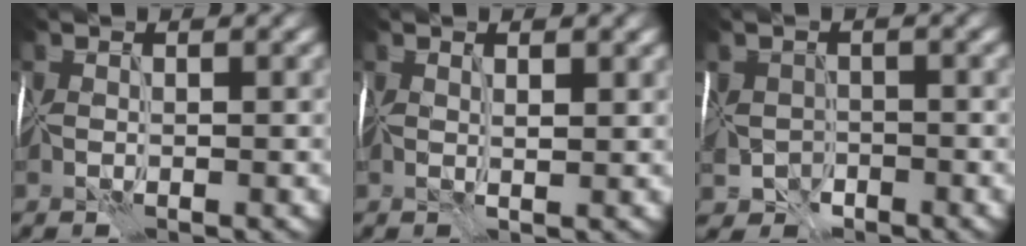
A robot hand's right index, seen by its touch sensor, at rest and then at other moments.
{"total": 1.3, "force": [0.8, 0.3, 1.0], "torque": [-0.018, 0.002, 0.018]}
{"total": 2.5, "force": [-2.0, 1.4, -0.4], "torque": [0.015, -0.006, -0.040]}